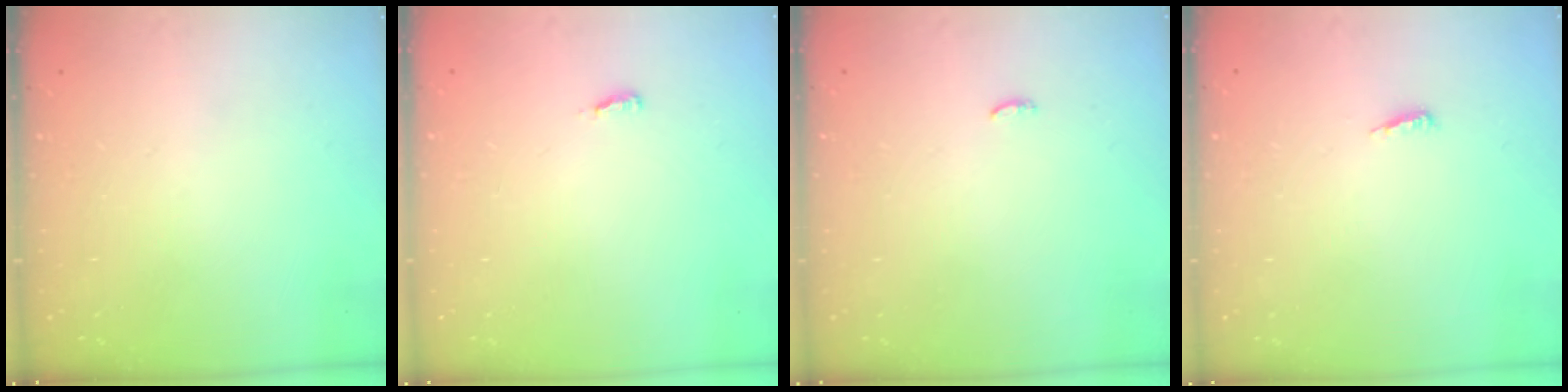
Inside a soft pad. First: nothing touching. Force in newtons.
{"total": 2.6, "press": 2.4, "slide": 1.0}
{"total": 3.4, "press": 3.3, "slide": 1.0}
{"total": 3.9, "press": 3.9, "slide": 0.4}